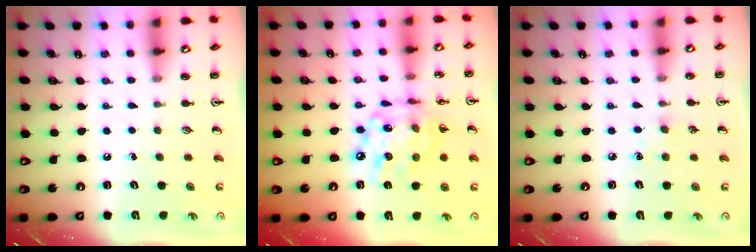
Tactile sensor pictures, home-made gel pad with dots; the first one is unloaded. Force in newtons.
{"total": 15.2, "press": 15.1, "slide": 1.6}
{"total": 5.4, "press": 5.3, "slide": 0.7}